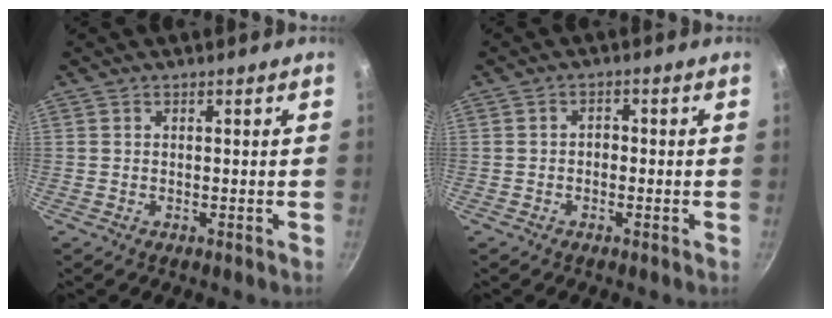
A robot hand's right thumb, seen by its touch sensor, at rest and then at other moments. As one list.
[{"total": 1.6, "force": [-0.6, 1.1, 0.9], "torque": [-0.011, 0.010, -0.012]}]